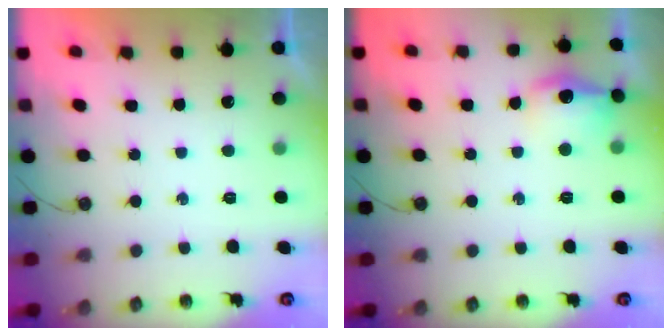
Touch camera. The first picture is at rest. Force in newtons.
{"total": 12.2, "press": 12.1, "slide": 1.0}